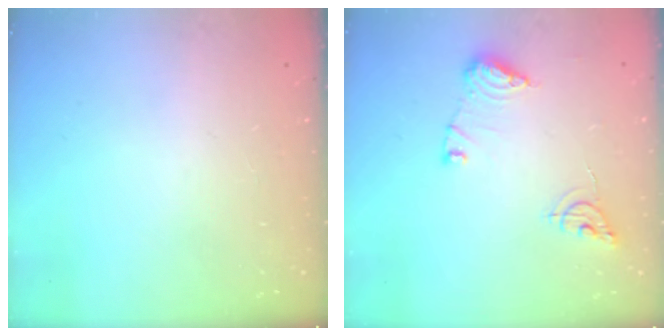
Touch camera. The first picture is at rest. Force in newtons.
{"total": 10.2, "press": 10.2, "slide": 0.6}